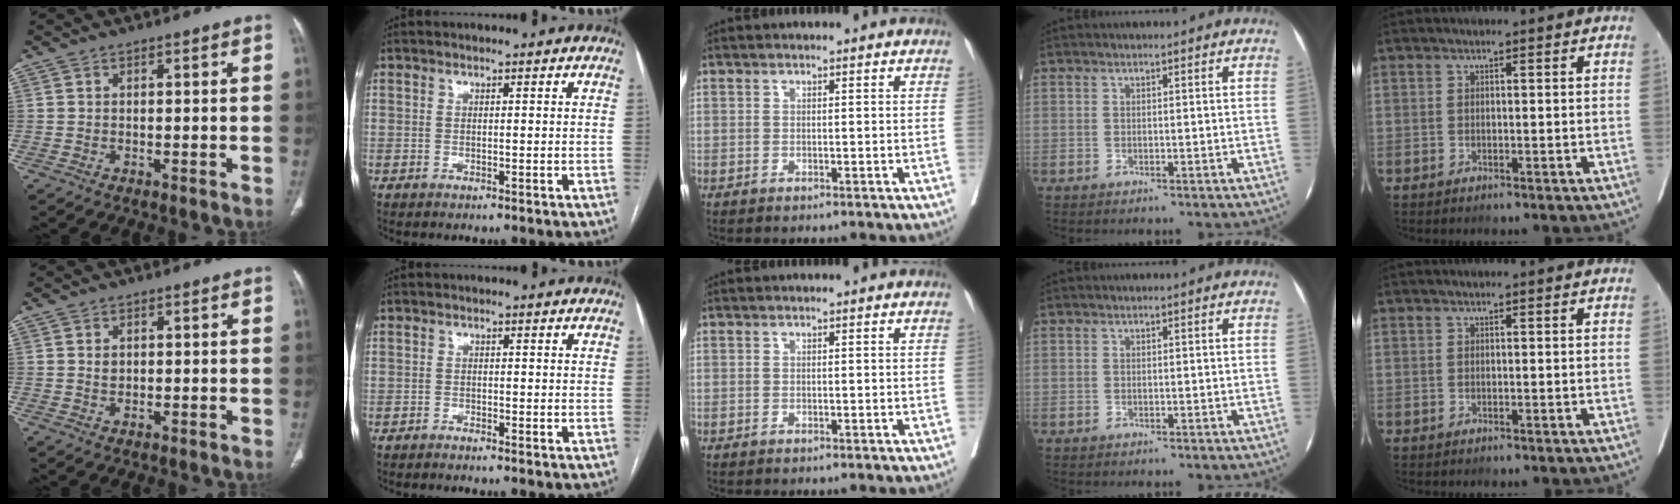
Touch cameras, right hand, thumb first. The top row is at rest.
{"thumb": {"total": 1.4, "force": [0.3, 1.1, 0.9], "torque": [-0.007, 0.002, 0.009]}, "index": {"total": 0.7, "force": [-0.7, -0.1, 0.2], "torque": [-0.004, 0.000, -0.014]}}